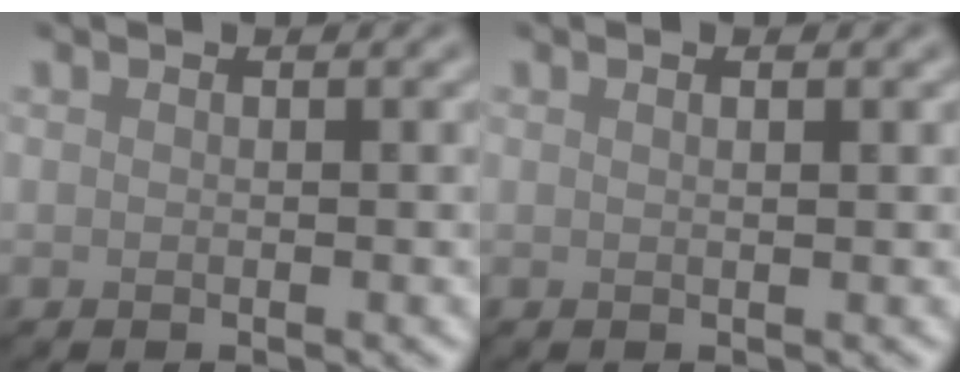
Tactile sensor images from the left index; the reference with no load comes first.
{"total": 1.4, "force": [0.8, 0.5, 1.1], "torque": [-0.004, -0.002, 0.002]}